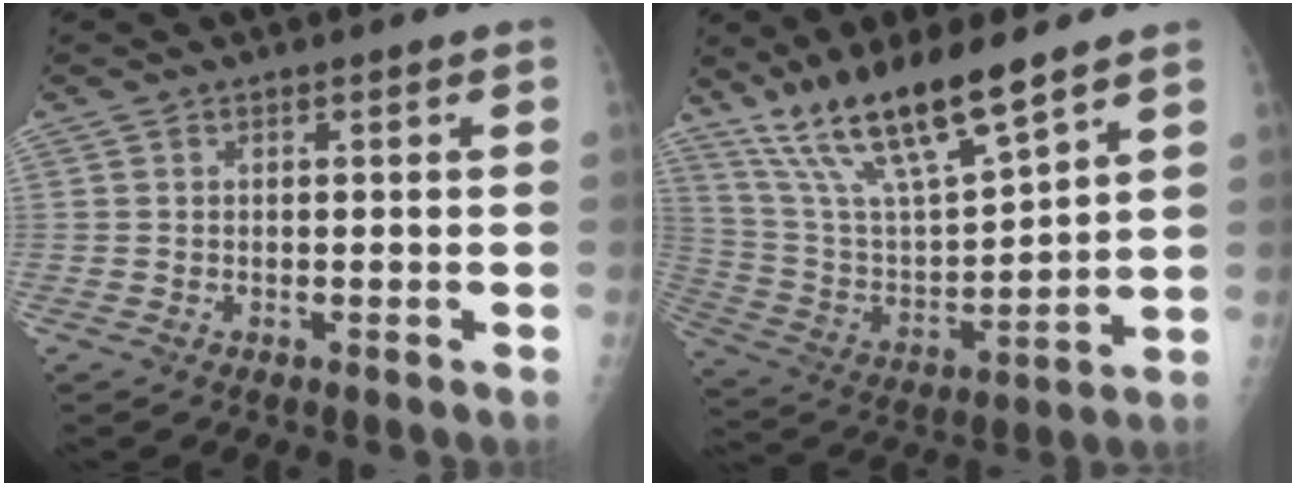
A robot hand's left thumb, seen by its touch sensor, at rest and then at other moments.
{"total": 17.8, "force": [13.1, 3.4, 11.5], "torque": [-0.198, -0.060, 0.259]}